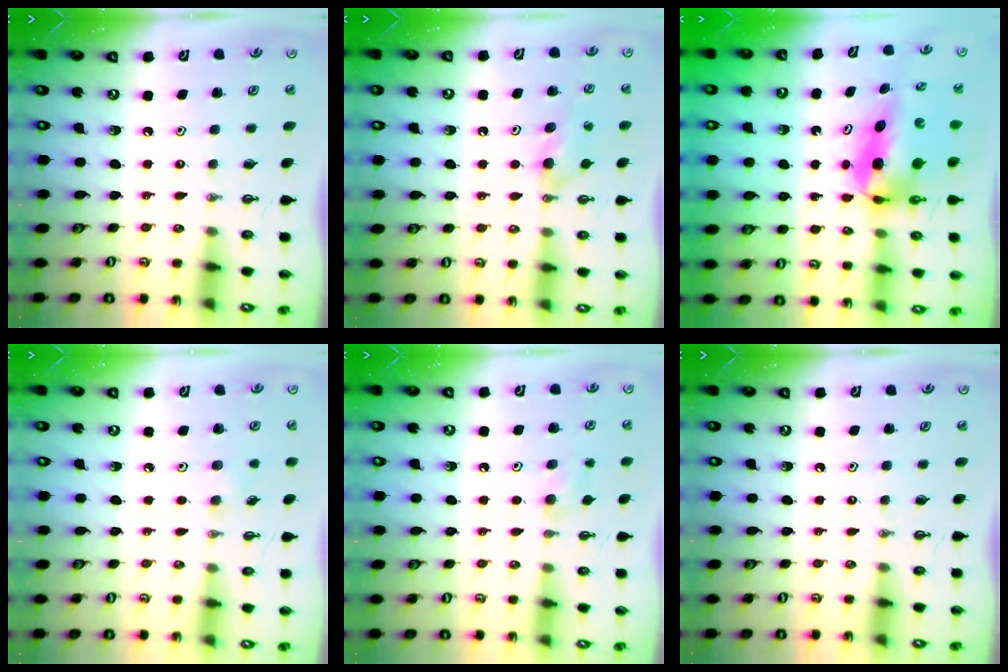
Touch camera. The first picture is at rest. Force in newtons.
{"total": 4.7, "press": 4.7, "slide": 0.3}
{"total": 7.4, "press": 6.9, "slide": 2.5}
{"total": 4.6, "press": 4.4, "slide": 1.2}
{"total": 5.7, "press": 5.7, "slide": 1.0}
{"total": 0.0}